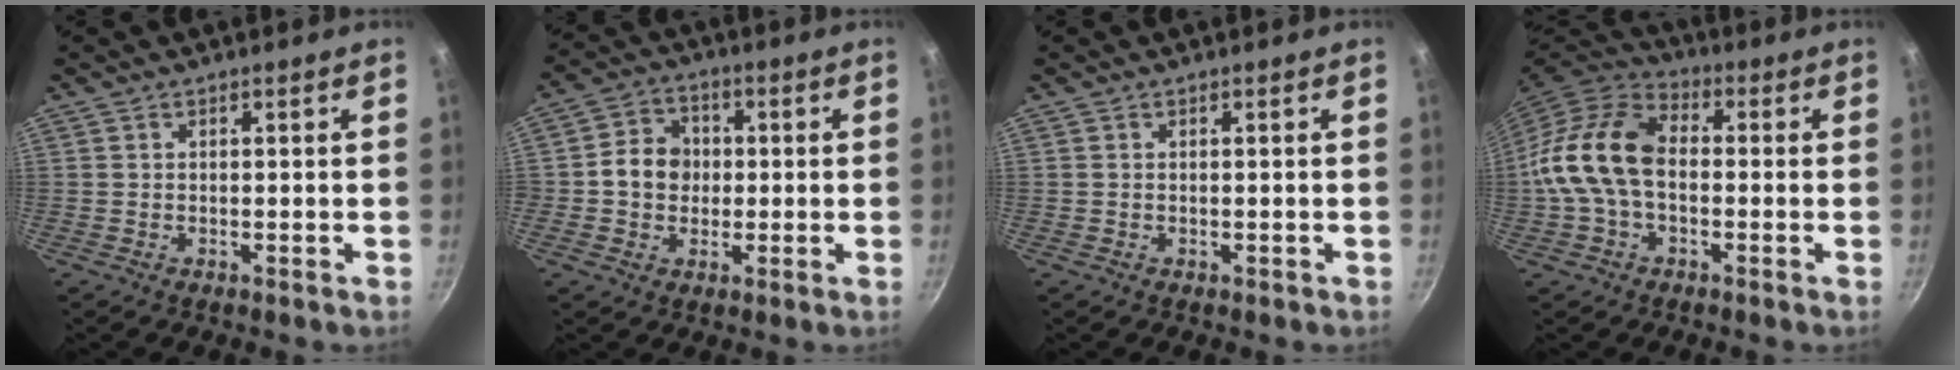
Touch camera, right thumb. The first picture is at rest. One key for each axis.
{"total": 7.9, "fx": 0.0, "fy": 6.8, "fz": 4.1, "tx": -0.041, "ty": 0.013, "tz": -0.017}
{"total": 0.0}
{"total": 14.9, "fx": -0.9, "fy": 9.9, "fz": 11.1, "tx": -0.198, "ty": 0.037, "tz": -0.034}